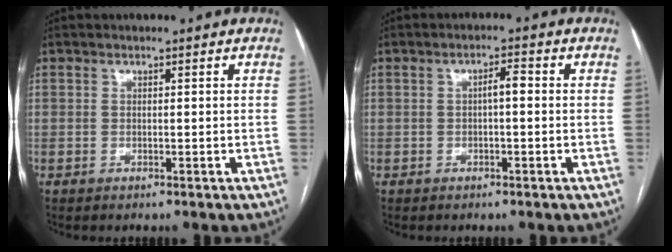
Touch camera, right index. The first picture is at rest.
{"total": 2.2, "force": [0.0, 0.5, 2.1], "torque": [-0.035, 0.006, 0.000]}